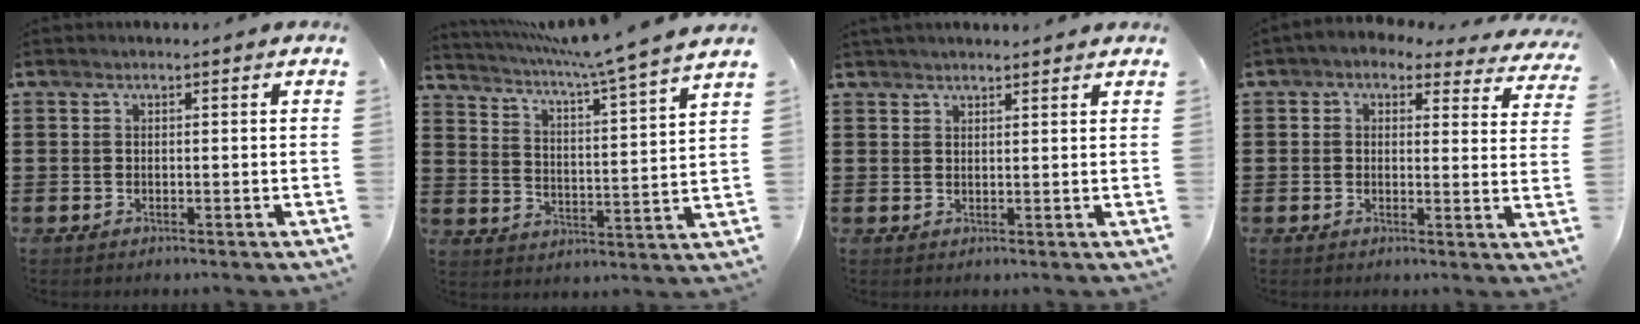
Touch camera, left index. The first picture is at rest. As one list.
[{"total": 6.1, "force": [5.1, -1.5, 3.1], "torque": [-0.081, -0.045, 0.077]}, {"total": 1.5, "force": [1.5, 0.2, 0.2], "torque": [-0.008, 0.001, 0.029]}, {"total": 2.2, "force": [1.6, 1.1, 0.9], "torque": [-0.029, -0.007, 0.025]}]